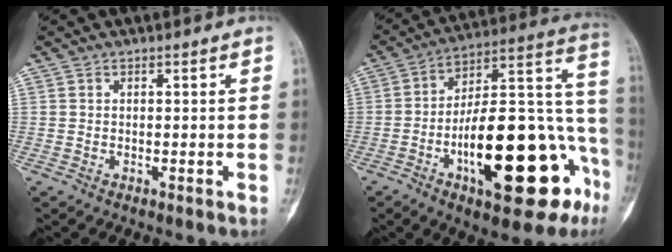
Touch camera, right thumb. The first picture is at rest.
{"total": 28.5, "force": [-10.3, 10.7, 24.3], "torque": [-0.302, 0.063, -0.145]}